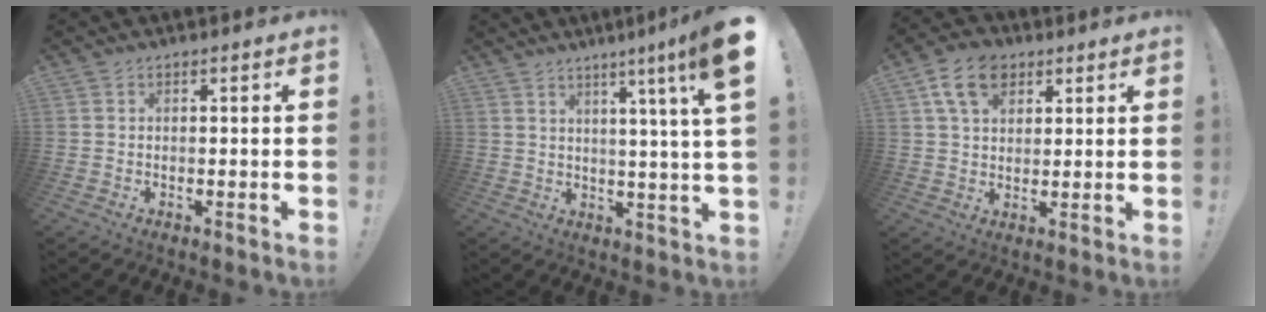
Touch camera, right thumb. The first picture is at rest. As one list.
[{"total": 9.5, "force": [3.6, -1.6, 8.6], "torque": [-0.124, -0.034, 0.044]}, {"total": 10.6, "force": [5.2, 7.1, 5.9], "torque": [-0.100, -0.004, 0.100]}]